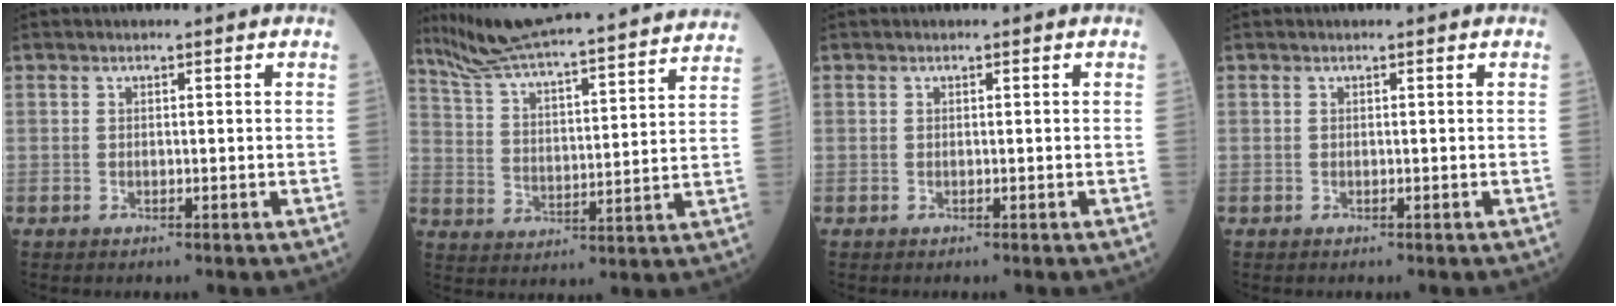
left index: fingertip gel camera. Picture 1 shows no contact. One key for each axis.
{"total": 28.0, "fx": 25.6, "fy": 1.1, "fz": 11.3, "tx": -0.188, "ty": -0.023, "tz": 0.351}
{"total": 0.0}
{"total": 0.0}